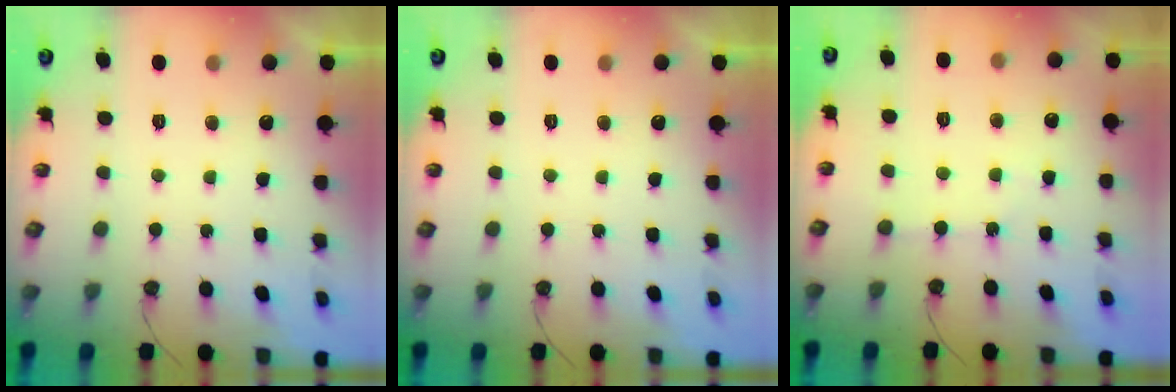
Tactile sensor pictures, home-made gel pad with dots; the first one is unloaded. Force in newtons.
{"total": 0.0}
{"total": 2.2, "press": 2.2, "slide": 0.3}